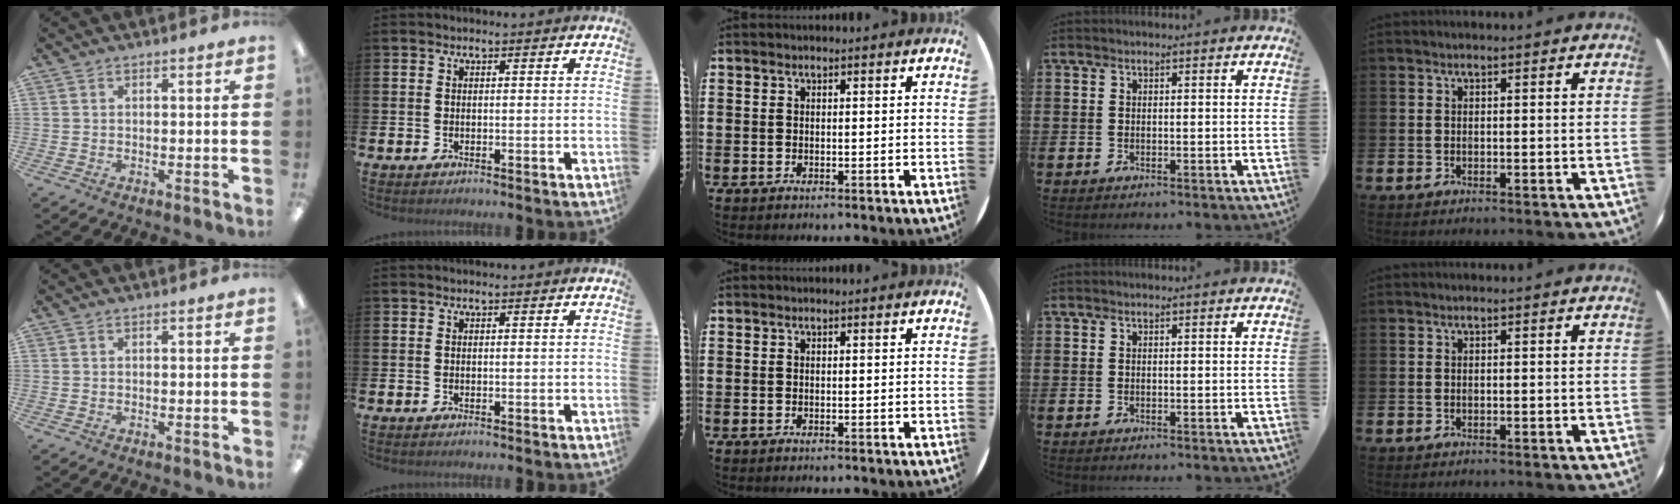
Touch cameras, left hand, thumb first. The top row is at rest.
{}